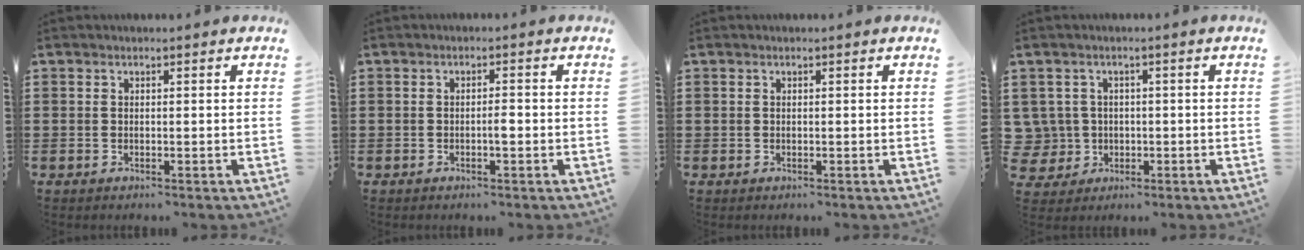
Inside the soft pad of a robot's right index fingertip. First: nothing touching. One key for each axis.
{"total": 1.7, "fx": -0.5, "fy": 0.3, "fz": 1.6, "tx": -0.032, "ty": 0.000, "tz": -0.008}
{"total": 0.0}
{"total": 4.0, "fx": -0.2, "fy": 4.0, "fz": 0.6, "tx": -0.046, "ty": 0.005, "tz": -0.009}